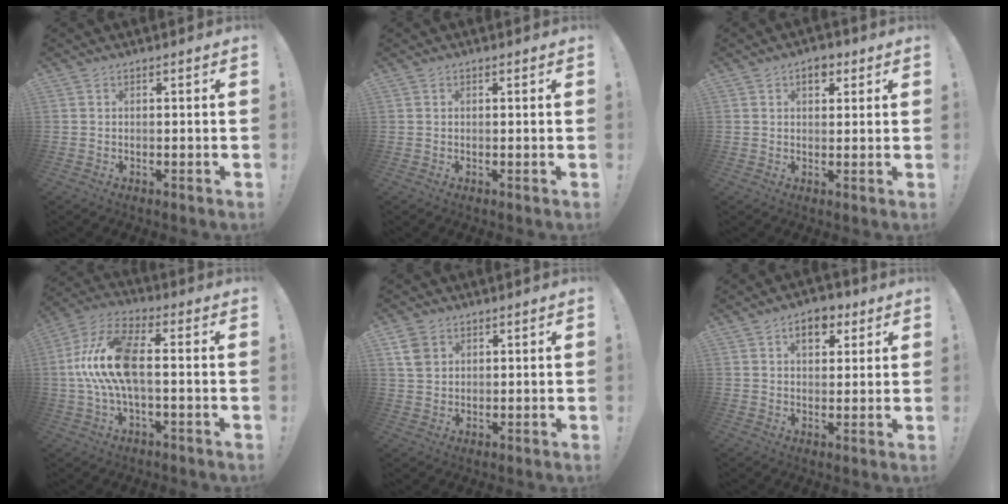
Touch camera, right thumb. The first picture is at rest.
{"total": 0.0}
{"total": 4.6, "force": [2.1, 3.0, 2.7], "torque": [-0.022, -0.005, 0.033]}
{"total": 14.9, "force": [0.1, 6.2, 13.6], "torque": [-0.275, -0.001, -0.002]}
{"total": 5.6, "force": [2.6, 4.3, 2.5], "torque": [-0.035, -0.002, 0.052]}
{"total": 7.5, "force": [3.4, 5.0, 4.5], "torque": [-0.055, -0.003, 0.059]}